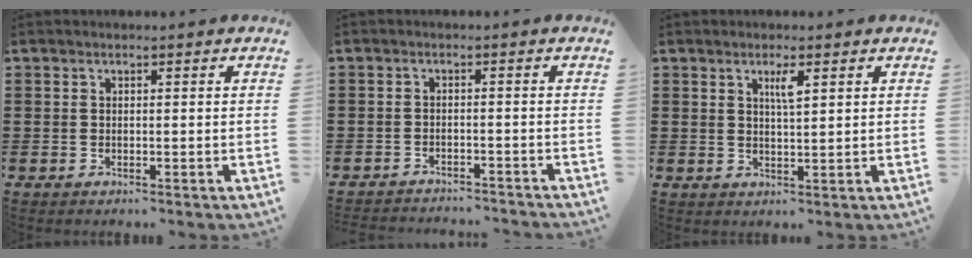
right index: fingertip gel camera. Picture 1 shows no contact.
{"total": 2.1, "force": [-2.1, 0.0, 0.1], "torque": [-0.006, 0.000, -0.044]}
{"total": 2.7, "force": [1.3, 0.5, 2.3], "torque": [-0.040, -0.001, 0.019]}